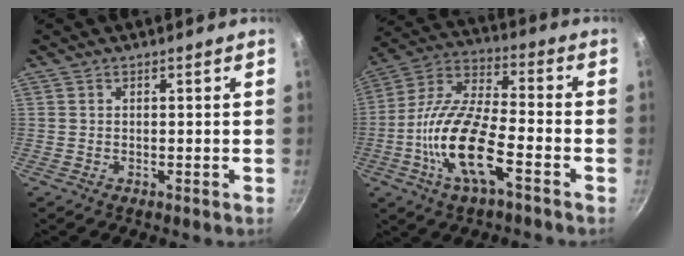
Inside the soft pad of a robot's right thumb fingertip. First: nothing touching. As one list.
[{"total": 16.9, "force": [-6.1, 6.1, 14.5], "torque": [-0.279, 0.034, -0.132]}]